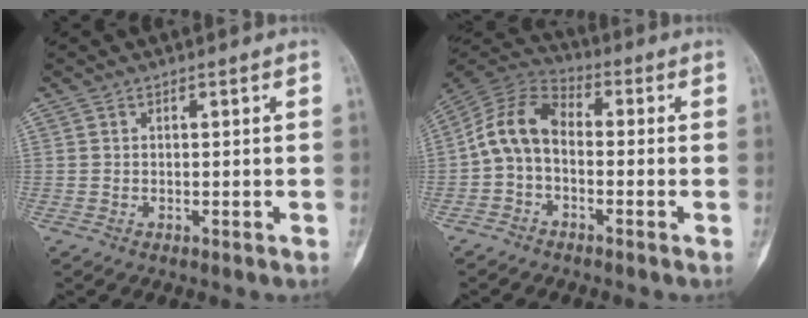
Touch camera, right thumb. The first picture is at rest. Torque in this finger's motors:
{"motor_torque": [0.21, 0.23, 0.15, -0.14, 0.10]}